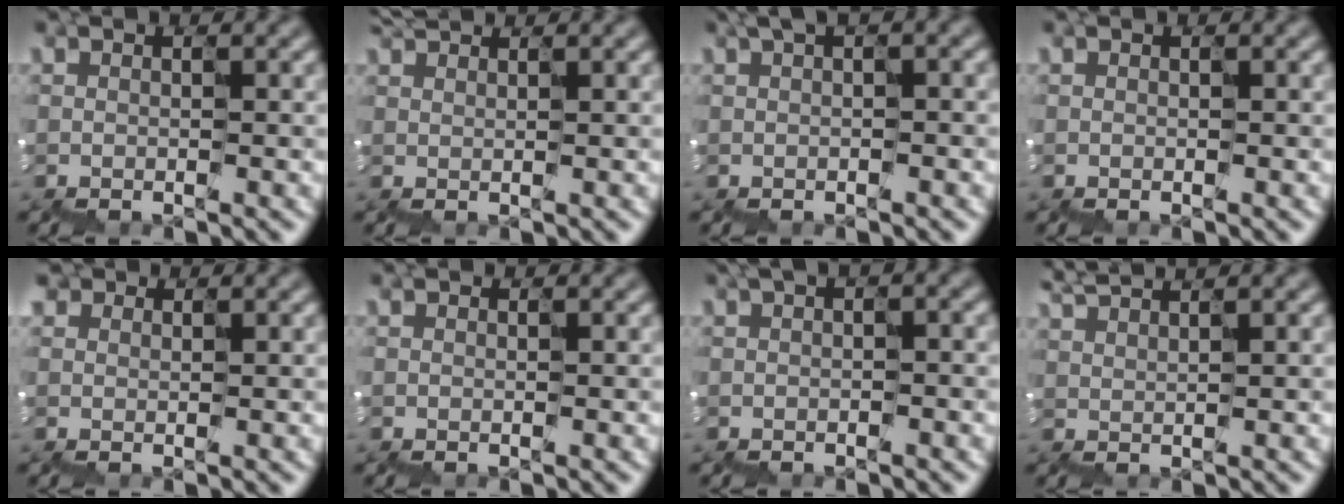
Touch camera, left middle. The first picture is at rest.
{"total": 1.3, "force": [1.2, 0.0, 0.2], "torque": [-0.012, 0.005, 0.027]}
{"total": 0.6, "force": [0.0, -0.2, 0.6], "torque": [-0.025, 0.005, -0.003]}
{"total": 0.0}
{"total": 0.8, "force": [0.4, -0.2, -0.7], "torque": [0.004, 0.000, 0.012]}
{"total": 0.0}
{"total": 1.1, "force": [-0.4, 0.1, 1.0], "torque": [-0.023, 0.000, -0.003]}
{"total": 2.9, "force": [2.8, 0.2, 0.9], "torque": [-0.030, 0.013, 0.050]}